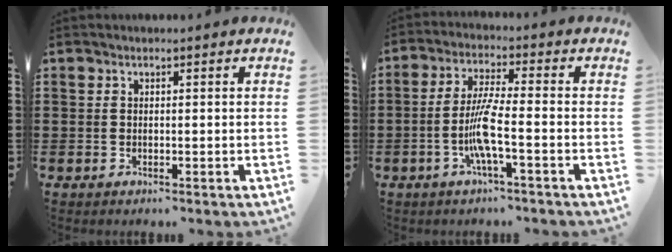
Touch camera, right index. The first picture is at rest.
{"total": 7.6, "force": [-2.6, 0.4, 7.2], "torque": [-0.163, -0.016, -0.060]}